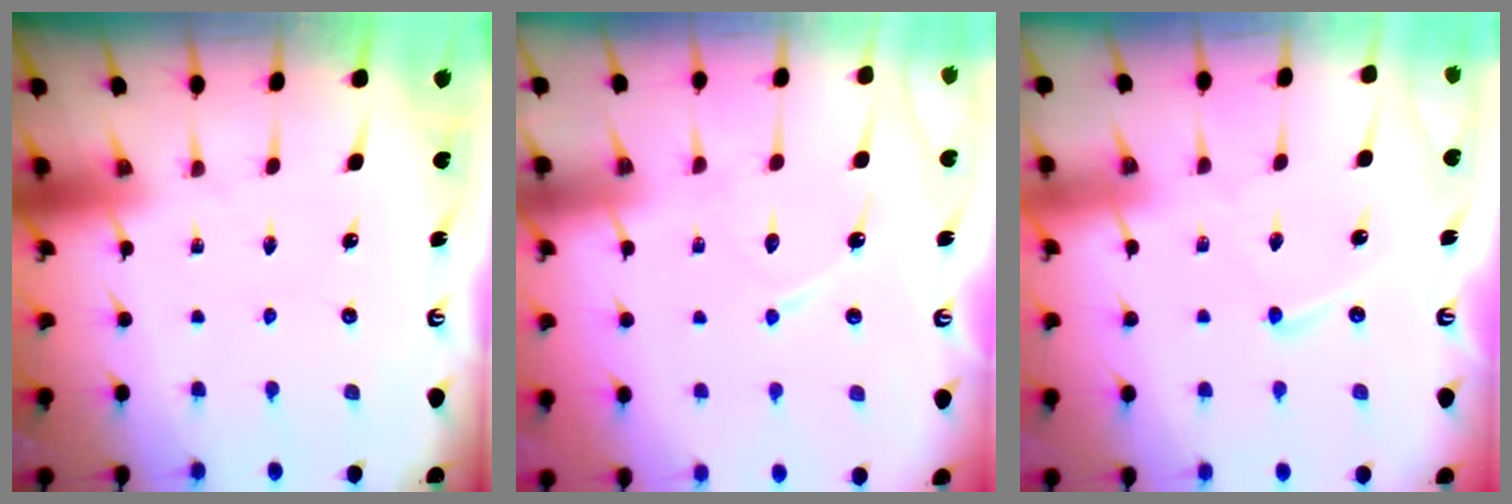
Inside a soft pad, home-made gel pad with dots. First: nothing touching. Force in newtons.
{"total": 8.8, "press": 8.8, "slide": 0.7}
{"total": 4.4, "press": 4.4, "slide": 0.5}